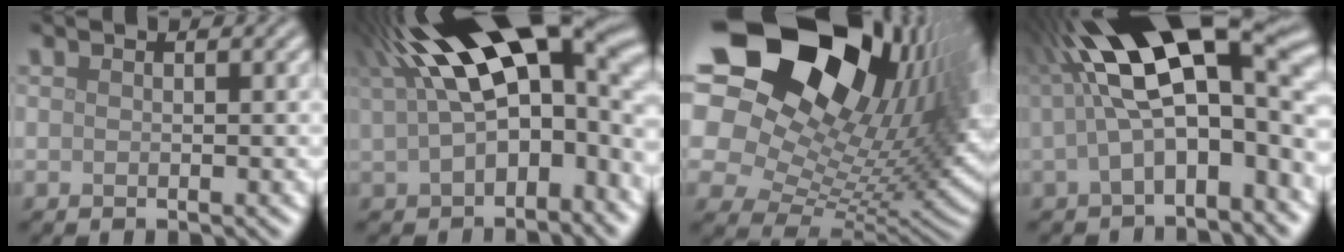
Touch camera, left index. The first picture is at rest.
{"total": 17.4, "force": [4.8, 8.9, 14.2], "torque": [-0.211, 0.017, 0.096]}
{"total": 21.3, "force": [10.2, 13.4, 13.1], "torque": [-0.230, 0.039, 0.170]}
{"total": 14.9, "force": [1.9, 6.3, 13.4], "torque": [-0.208, 0.029, 0.030]}